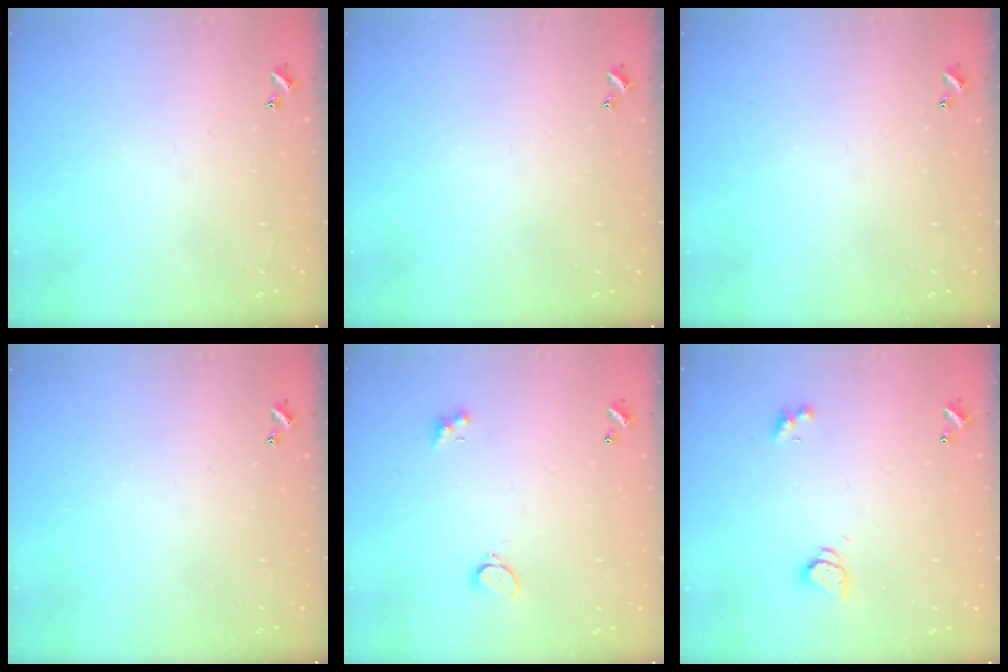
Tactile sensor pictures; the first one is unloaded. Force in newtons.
{"total": 0.0}
{"total": 0.0}
{"total": 0.0}
{"total": 1.9, "press": 1.9, "slide": 0.6}
{"total": 2.1, "press": 2.0, "slide": 0.6}